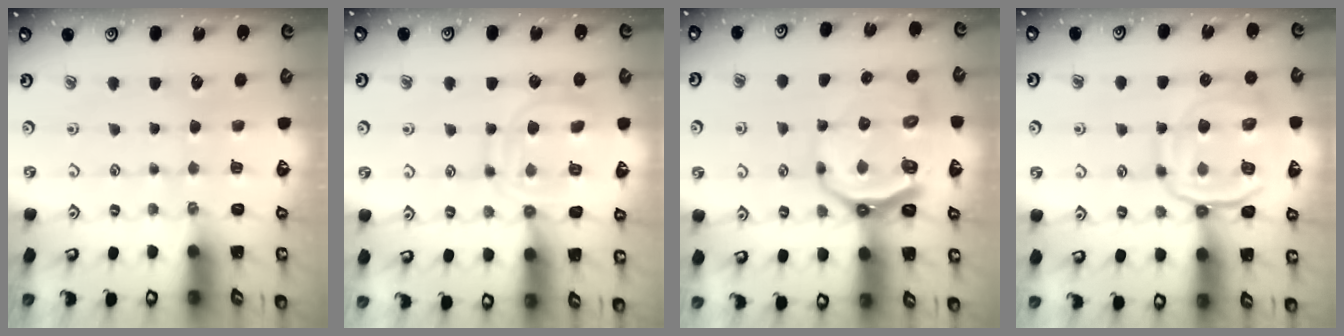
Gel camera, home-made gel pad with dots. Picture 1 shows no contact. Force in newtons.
{"total": 13.4, "press": 13.4, "slide": 1.2}
{"total": 9.7, "press": 8.9, "slide": 3.9}
{"total": 14.7, "press": 14.6, "slide": 1.5}